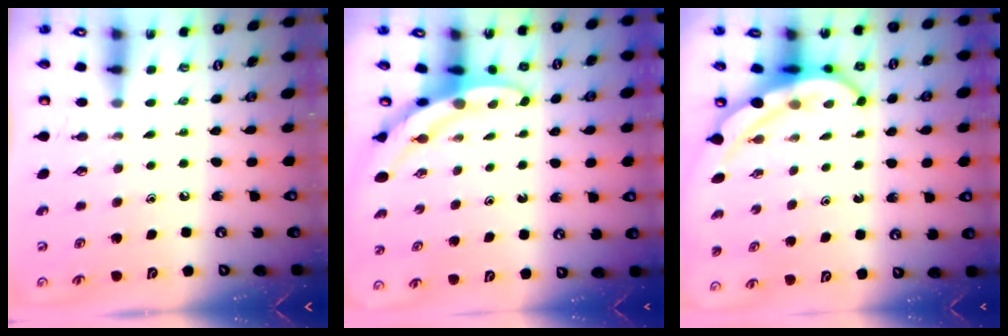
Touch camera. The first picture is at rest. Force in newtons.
{"total": 3.3, "press": 3.3, "slide": 0.3}
{"total": 7.4, "press": 7.3, "slide": 0.8}